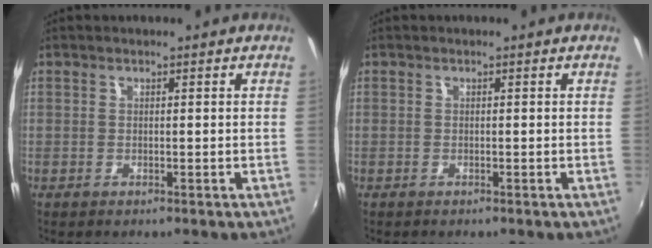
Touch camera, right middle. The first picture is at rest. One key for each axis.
{"total": 0.0}